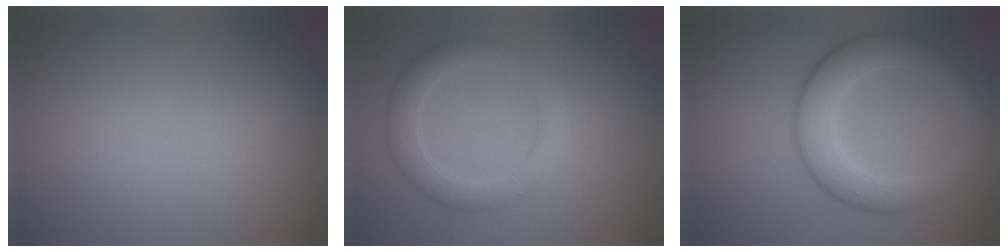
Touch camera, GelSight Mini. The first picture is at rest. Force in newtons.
{"total": 3.4, "press": 3.4, "slide": 0.1}
{"total": 5.6, "press": 5.6, "slide": 0.1}